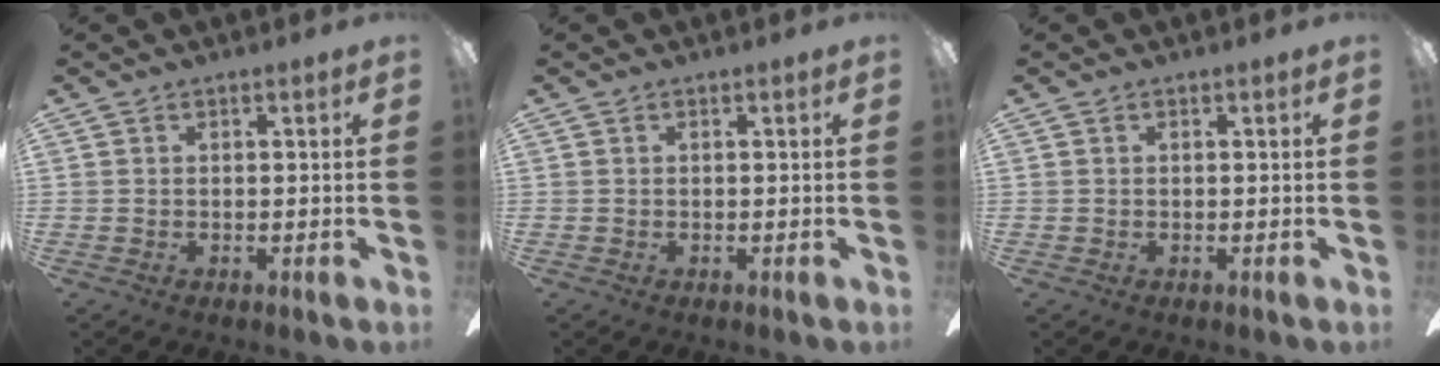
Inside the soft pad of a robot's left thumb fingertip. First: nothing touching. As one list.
[{"total": 0.0}, {"total": 0.0}]